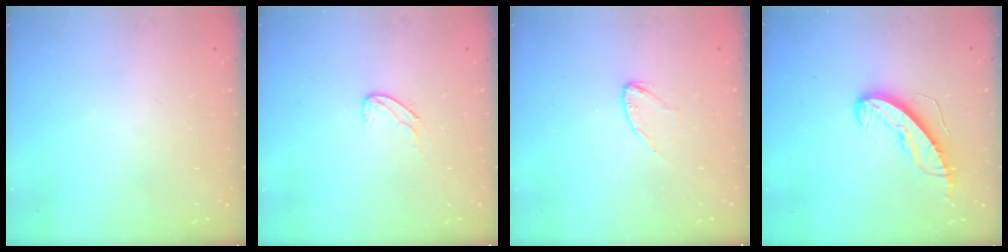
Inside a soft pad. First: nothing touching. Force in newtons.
{"total": 6.4, "press": 6.3, "slide": 0.6}
{"total": 3.6, "press": 3.6, "slide": 0.4}
{"total": 9.0, "press": 9.0, "slide": 0.4}